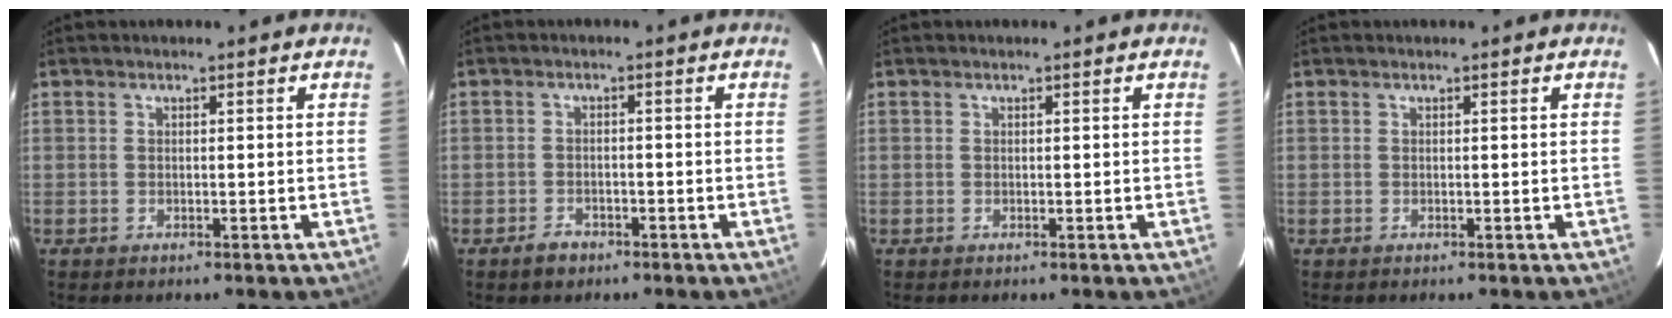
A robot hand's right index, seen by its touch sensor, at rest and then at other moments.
{"total": 2.8, "force": [-2.0, 1.8, 0.8], "torque": [-0.017, 0.004, -0.029]}
{"total": 0.0}
{"total": 0.0}